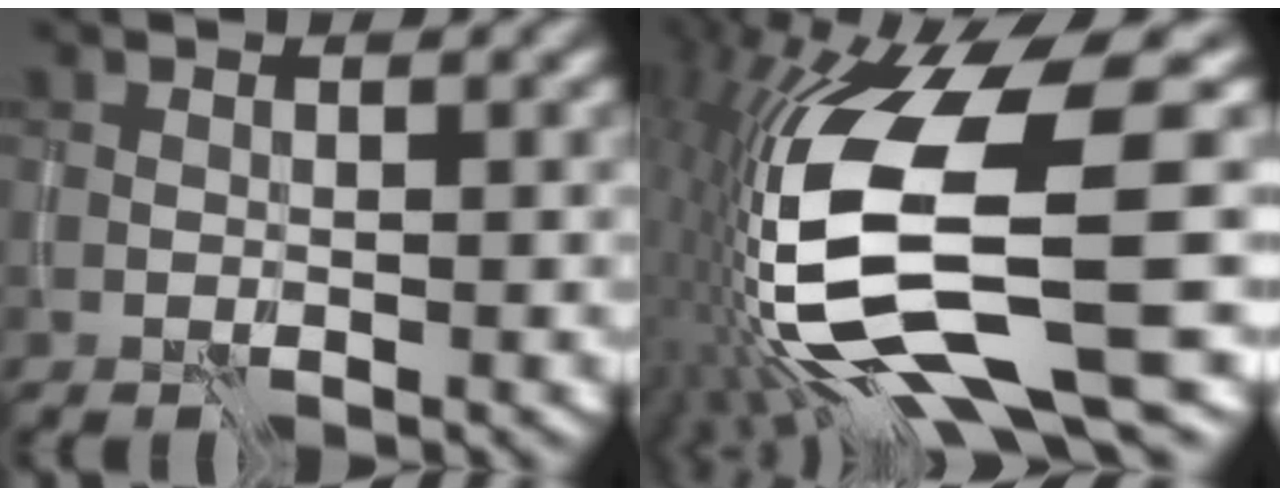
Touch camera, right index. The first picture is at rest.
{"total": 15.8, "force": [-3.5, 4.4, 14.7], "torque": [-0.300, -0.032, -0.050]}